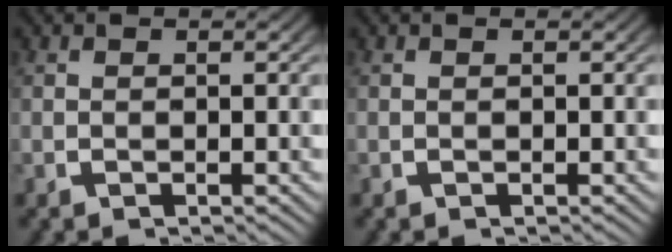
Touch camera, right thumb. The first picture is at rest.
{"total": 0.0}